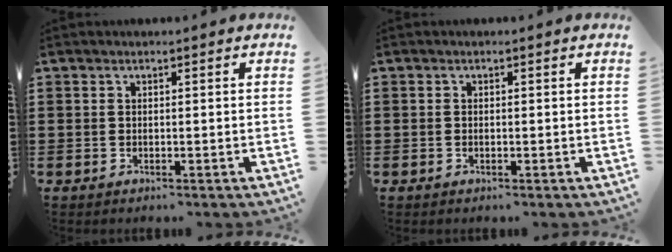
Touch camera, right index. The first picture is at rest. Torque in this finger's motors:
{"motor_torque": [-0.58, 1.56, 0.02, 0.00]}